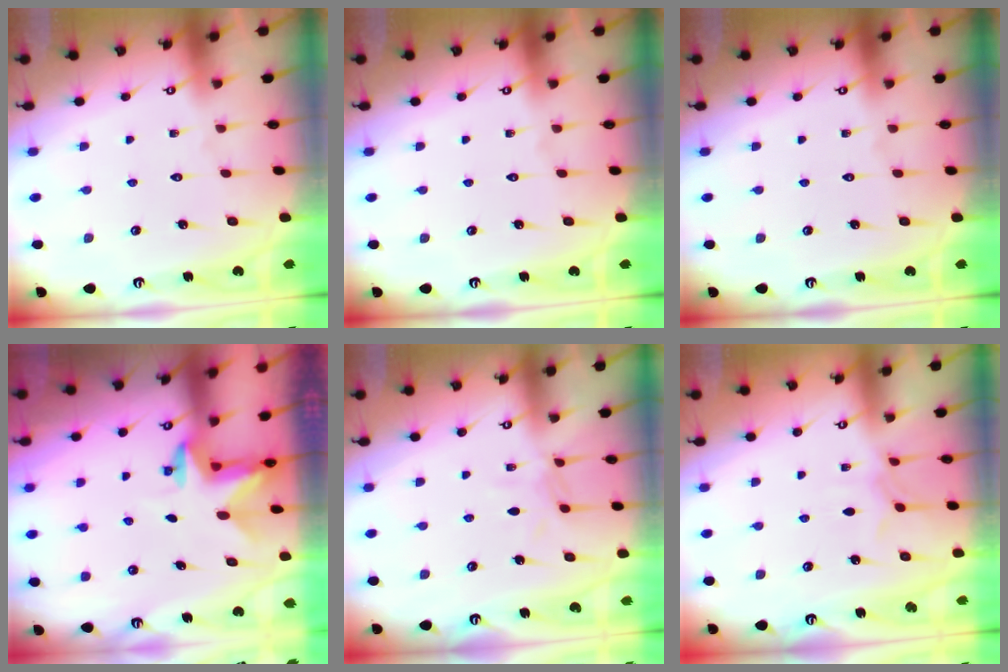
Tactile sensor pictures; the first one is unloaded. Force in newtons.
{"total": 0.0}
{"total": 0.0}
{"total": 2.3, "press": 2.3, "slide": 0.4}
{"total": 5.0, "press": 5.0, "slide": 0.5}
{"total": 4.0, "press": 3.9, "slide": 0.6}